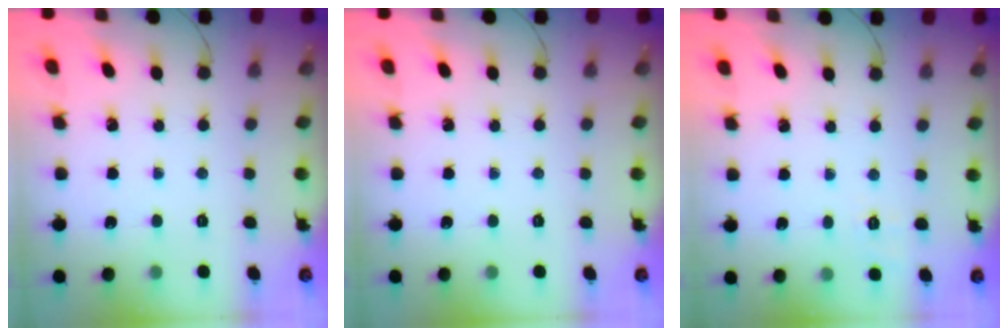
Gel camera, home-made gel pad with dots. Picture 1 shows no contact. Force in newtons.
{"total": 0.0}
{"total": 2.0, "press": 0.4, "slide": 1.9}